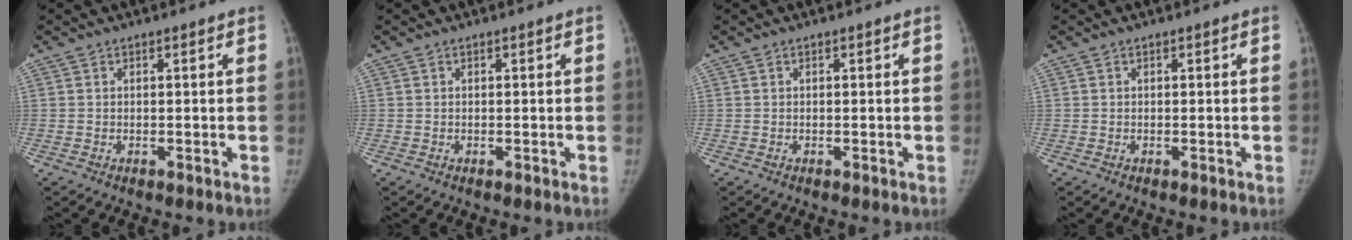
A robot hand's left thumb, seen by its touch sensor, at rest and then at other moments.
{"total": 0.0}
{"total": 0.0}
{"total": 0.0}